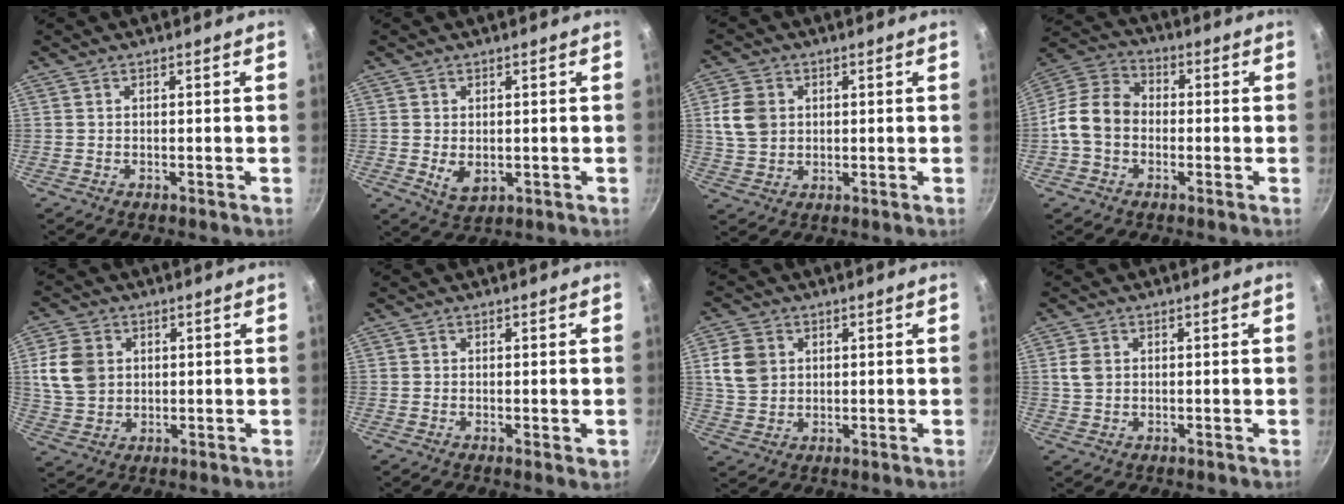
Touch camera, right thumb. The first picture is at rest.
{"total": 4.4, "force": [-0.2, 3.0, 3.2], "torque": [-0.052, -0.012, 0.006]}
{"total": 7.5, "force": [1.5, 6.1, 4.1], "torque": [-0.064, 0.001, 0.030]}
{"total": 10.8, "force": [-1.7, 8.4, 6.6], "torque": [-0.098, 0.032, -0.057]}
{"total": 9.3, "force": [1.9, 7.5, 5.1], "torque": [-0.082, 0.000, 0.041]}
{"total": 1.3, "force": [-0.1, 0.5, 1.2], "torque": [-0.015, -0.004, -0.003]}
{"total": 7.4, "force": [1.9, 6.1, 3.8], "torque": [-0.055, 0.001, 0.040]}
{"total": 3.2, "force": [0.6, 2.5, 1.9], "torque": [-0.030, 0.002, 0.011]}